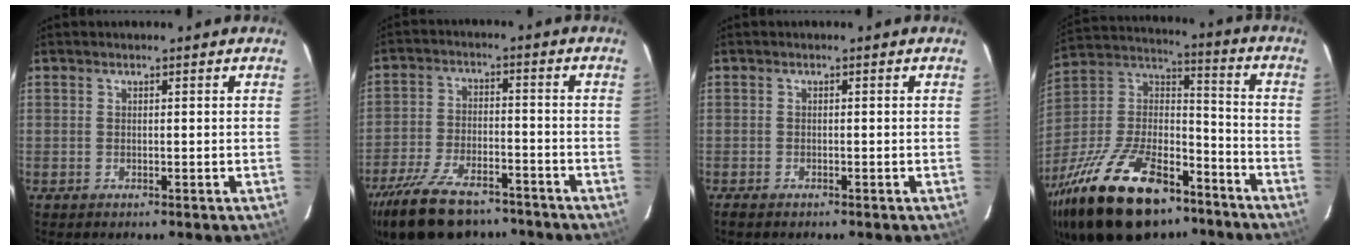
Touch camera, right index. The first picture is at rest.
{"total": 20.2, "force": [-15.5, 8.4, 9.8], "torque": [-0.220, -0.021, -0.250]}
{"total": 1.6, "force": [-1.4, 0.5, 0.8], "torque": [-0.021, -0.004, -0.026]}
{"total": 32.1, "force": [-20.7, 14.7, 19.6], "torque": [-0.401, -0.012, -0.330]}